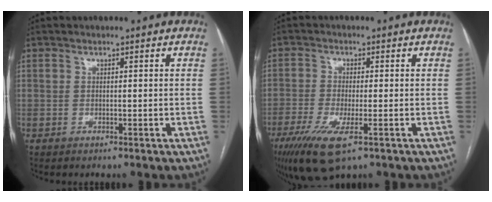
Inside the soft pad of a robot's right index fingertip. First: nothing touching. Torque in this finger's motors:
{"motor_torque": [1.38, -0.40, 0.42, 0.14]}